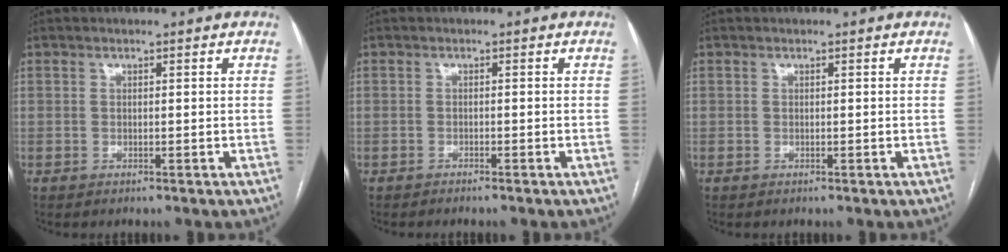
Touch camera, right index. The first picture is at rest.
{"total": 1.5, "force": [-1.3, 0.0, 0.8], "torque": [-0.012, 0.000, -0.015]}
{"total": 0.0}